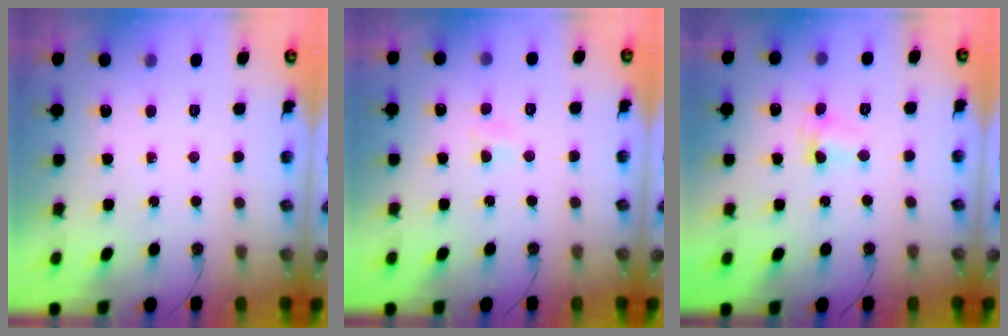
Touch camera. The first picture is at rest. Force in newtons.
{"total": 2.9, "press": 2.9, "slide": 0.4}
{"total": 3.9, "press": 3.8, "slide": 0.6}